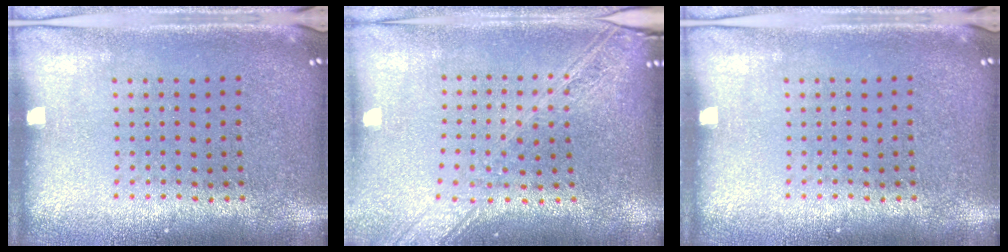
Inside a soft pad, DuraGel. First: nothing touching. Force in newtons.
{"total": 2.2, "press": 1.9, "slide": 1.2}
{"total": 0.0}